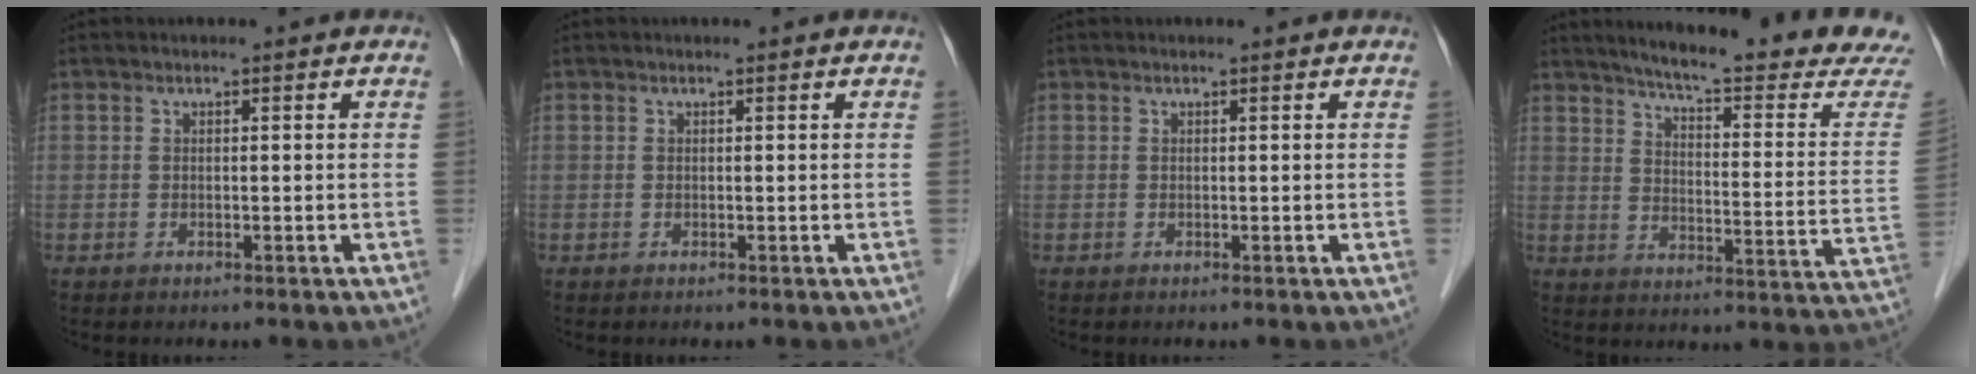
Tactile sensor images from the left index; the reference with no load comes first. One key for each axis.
{"total": 0.0}
{"total": 0.0}
{"total": 21.1, "fx": 19.4, "fy": -0.3, "fz": 8.4, "tx": -0.122, "ty": -0.092, "tz": 0.235}